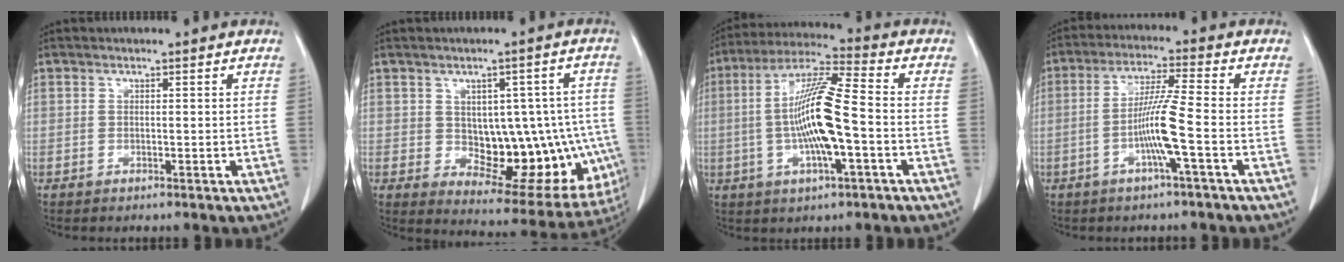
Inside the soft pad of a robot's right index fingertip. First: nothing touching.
{"total": 16.4, "force": [-1.5, 8.6, 13.9], "torque": [-0.145, 0.022, 0.008]}
{"total": 13.2, "force": [-1.7, 1.4, 13.1], "torque": [-0.253, 0.006, -0.034]}
{"total": 7.7, "force": [-2.3, -0.9, 7.3], "torque": [-0.144, -0.001, -0.045]}